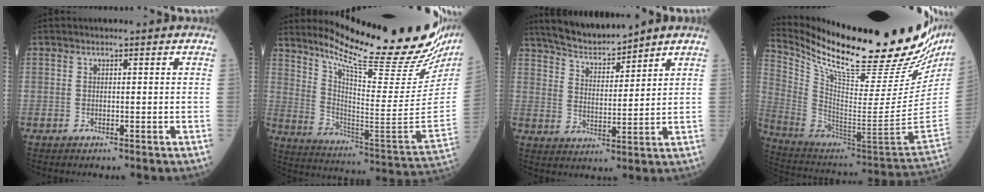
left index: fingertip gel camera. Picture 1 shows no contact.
{"total": 28.3, "force": [23.8, 3.0, 15.0], "torque": [-0.239, -0.091, 0.330]}
{"total": 8.9, "force": [8.4, 0.8, 2.8], "torque": [-0.057, 0.008, 0.159]}
{"total": 33.6, "force": [26.6, 5.4, 19.8], "torque": [-0.337, -0.086, 0.386]}